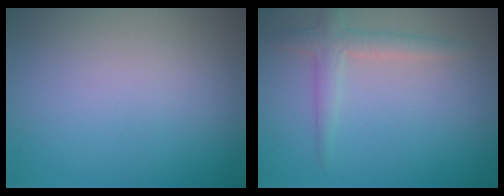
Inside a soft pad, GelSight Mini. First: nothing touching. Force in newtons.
{"total": 2.3, "press": 2.3, "slide": 0.1}